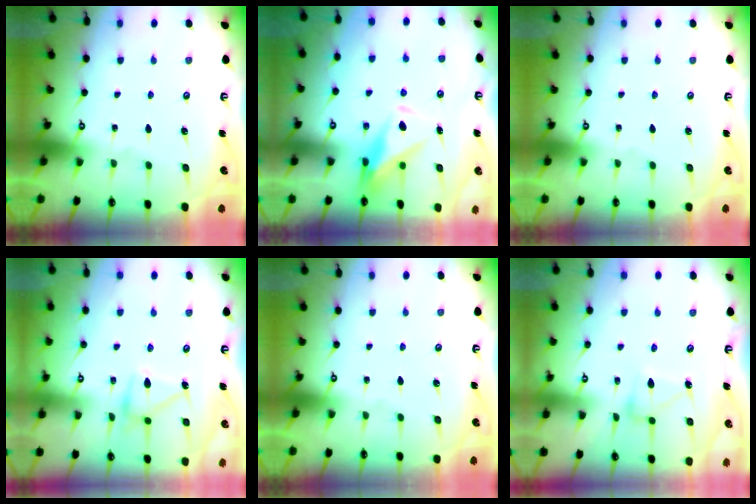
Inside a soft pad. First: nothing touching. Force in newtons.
{"total": 8.1, "press": 8.0, "slide": 1.4}
{"total": 0.0}
{"total": 12.7, "press": 12.7, "slide": 0.3}
{"total": 0.0}
{"total": 10.4, "press": 10.4, "slide": 0.5}